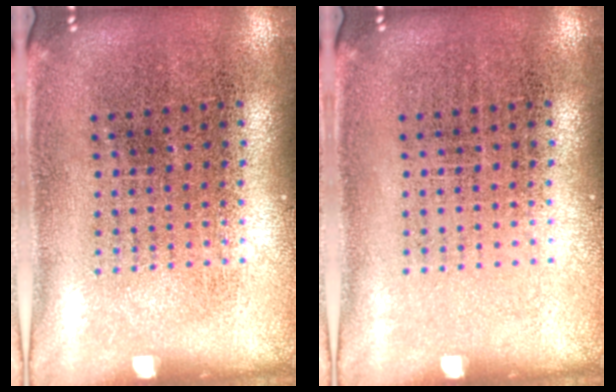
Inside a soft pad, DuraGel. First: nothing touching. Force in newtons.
{"total": 0.0}